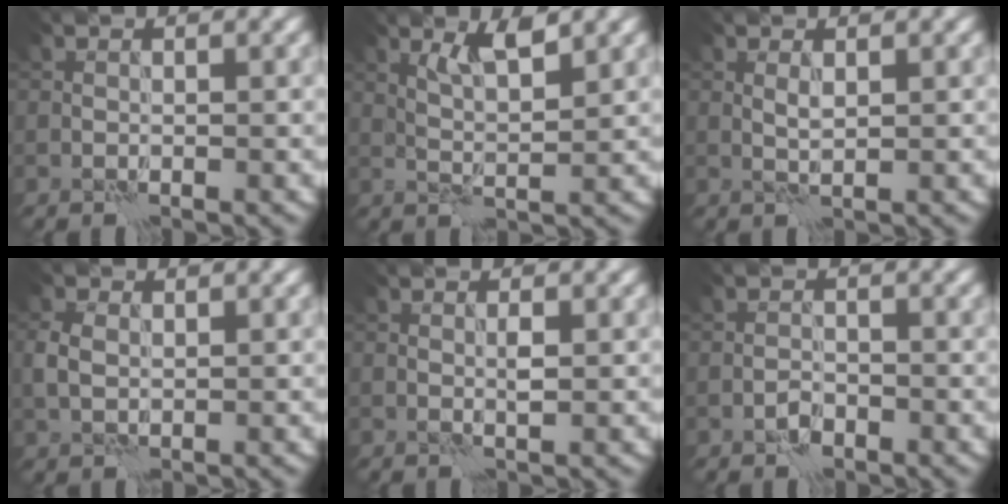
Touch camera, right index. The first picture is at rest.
{"total": 2.7, "force": [1.9, 0.2, 1.9], "torque": [-0.037, -0.003, 0.037]}
{"total": 0.9, "force": [0.3, 0.2, 0.8], "torque": [-0.020, 0.000, 0.006]}
{"total": 2.1, "force": [0.6, 1.5, 1.4], "torque": [-0.035, 0.002, 0.011]}
{"total": 0.8, "force": [0.0, 0.1, 0.8], "torque": [-0.016, 0.001, 0.001]}
{"total": 1.5, "force": [-1.0, 0.8, 0.7], "torque": [-0.010, 0.005, -0.021]}